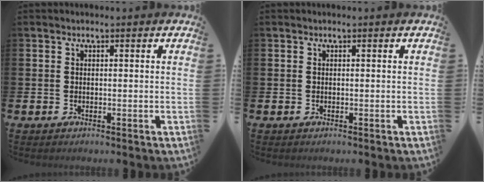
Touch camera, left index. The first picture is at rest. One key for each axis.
{"total": 0.0}